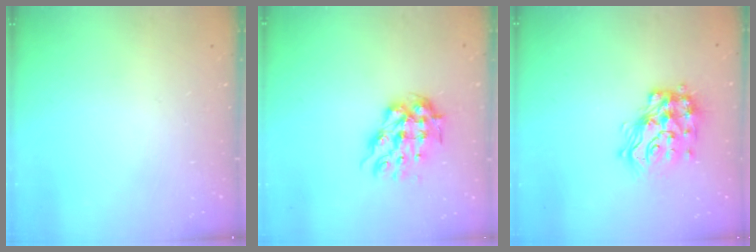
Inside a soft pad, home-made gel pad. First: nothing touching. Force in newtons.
{"total": 9.3, "press": 9.3, "slide": 1.2}
{"total": 18.0, "press": 17.9, "slide": 1.1}